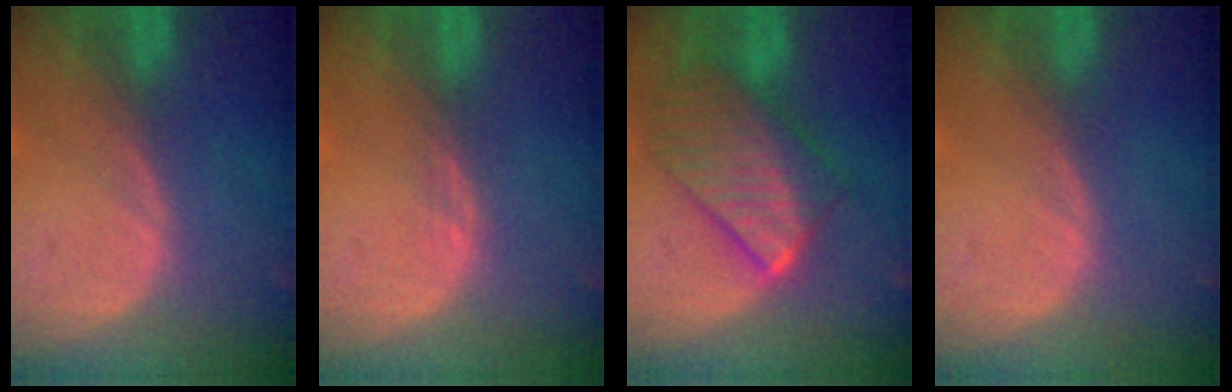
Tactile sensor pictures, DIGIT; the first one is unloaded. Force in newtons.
{"total": 1.0, "press": 0.8, "slide": 0.7}
{"total": 10.1, "press": 10.1, "slide": 0.8}
{"total": 0.0}